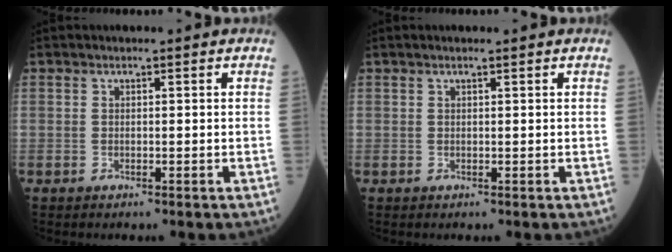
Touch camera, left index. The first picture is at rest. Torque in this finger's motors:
{"motor_torque": [0.25, -1.09, 0.00, 0.01]}